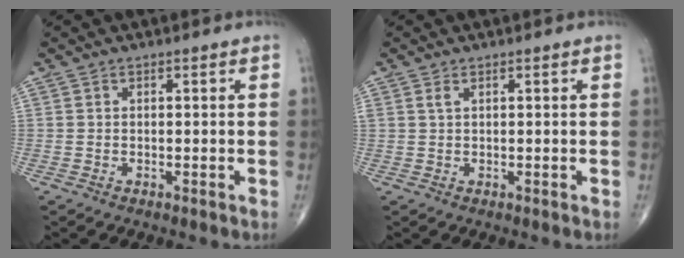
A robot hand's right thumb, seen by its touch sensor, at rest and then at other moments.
{"total": 1.0, "force": [0.6, 0.3, 0.7], "torque": [-0.016, 0.006, 0.015]}